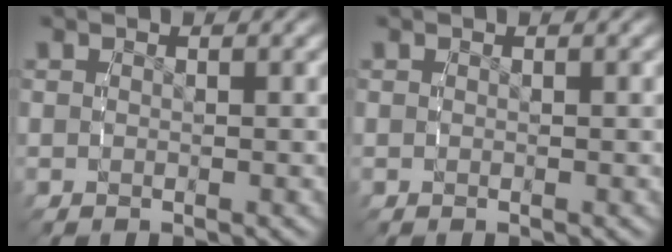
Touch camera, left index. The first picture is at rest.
{"total": 0.0}